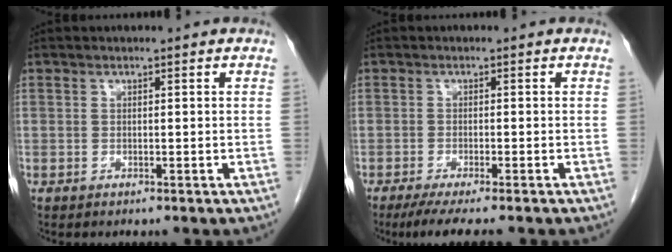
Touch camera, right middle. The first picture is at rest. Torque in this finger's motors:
{"motor_torque": [0.12, -0.09, 0.02, 0.03]}